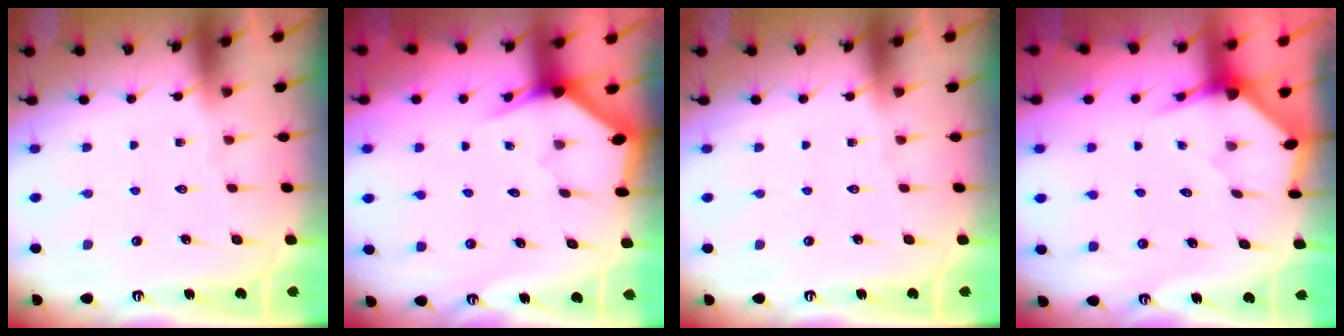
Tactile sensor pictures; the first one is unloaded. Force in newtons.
{"total": 3.2, "press": 3.2, "slide": 0.1}
{"total": 0.0}
{"total": 3.1, "press": 3.1, "slide": 0.1}